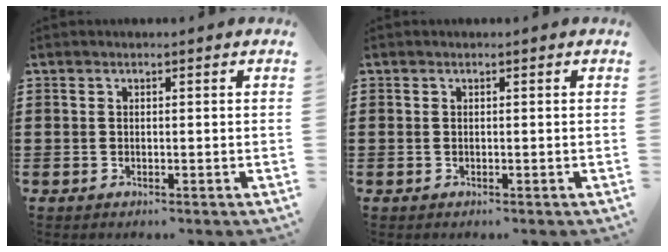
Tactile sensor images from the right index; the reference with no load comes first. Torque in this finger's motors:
{"motor_torque": [1.07, 1.07, 0.05, -0.01]}